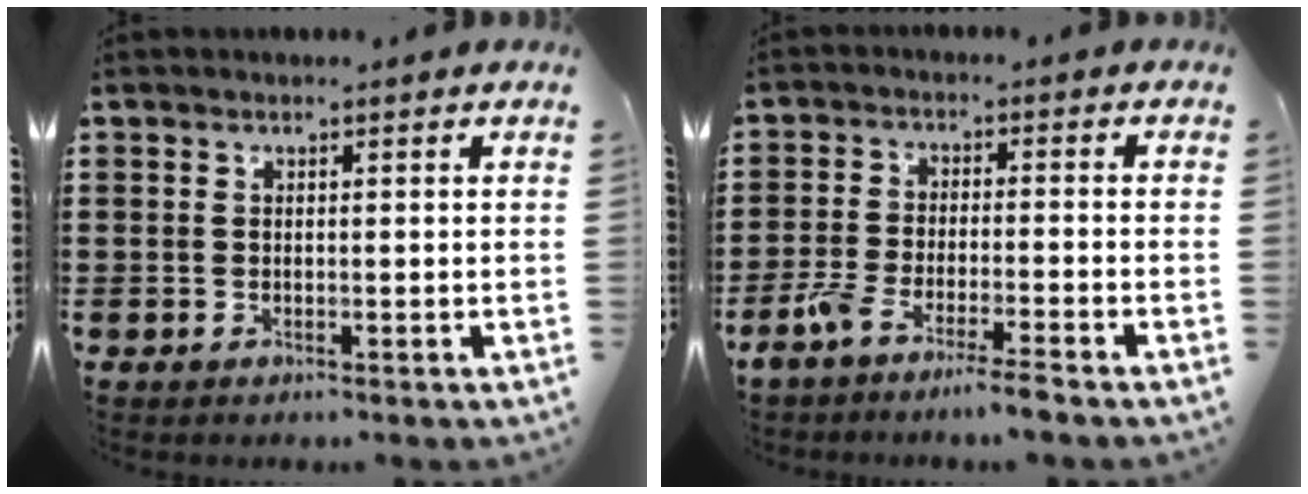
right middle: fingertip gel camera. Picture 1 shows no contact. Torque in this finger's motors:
{"motor_torque": [0.58, -0.39, 0.21, 0.11]}